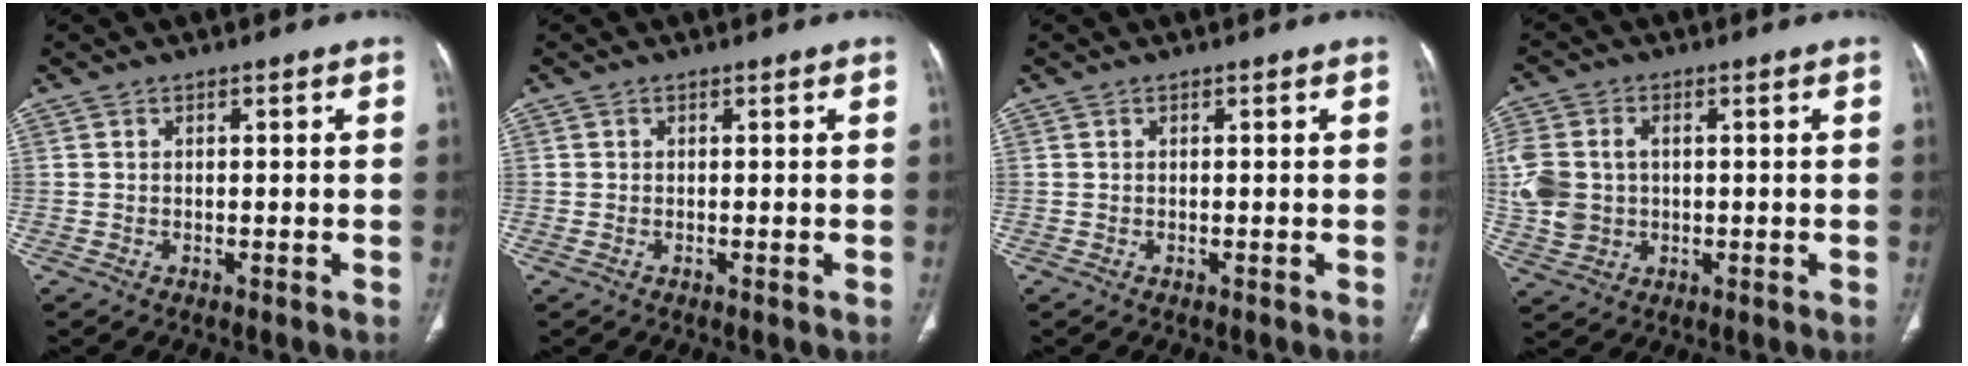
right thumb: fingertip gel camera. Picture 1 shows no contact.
{"total": 0.7, "force": [-0.1, 0.4, 0.6], "torque": [-0.013, -0.002, 0.000]}
{"total": 0.0}
{"total": 11.1, "force": [0.7, 8.9, 6.7], "torque": [-0.162, 0.005, 0.022]}